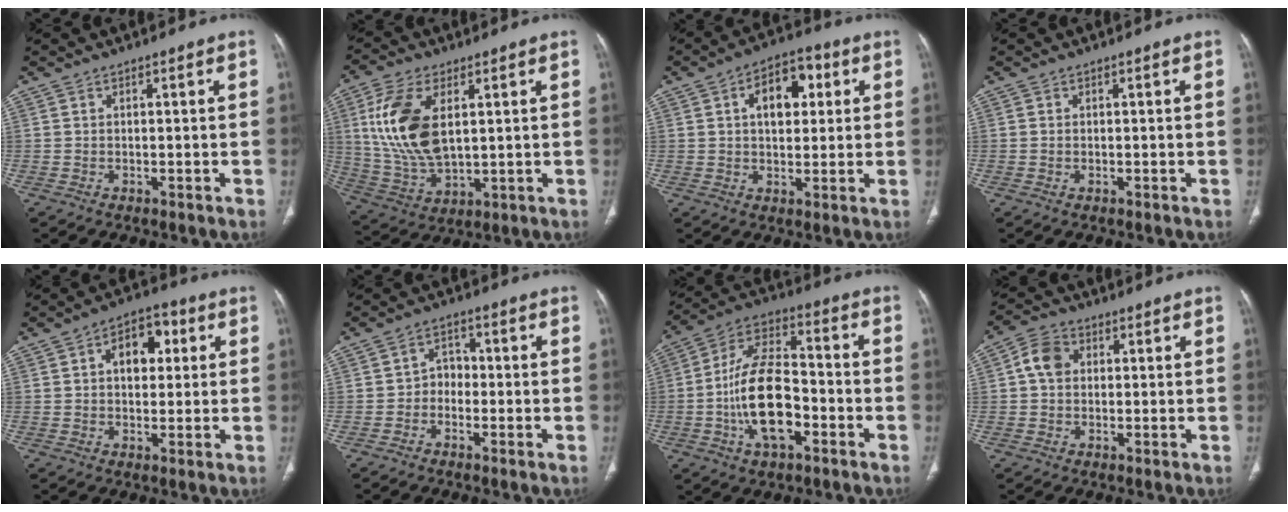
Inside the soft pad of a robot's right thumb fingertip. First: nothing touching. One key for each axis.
{"total": 15.7, "fx": 3.8, "fy": 8.4, "fz": 12.7, "tx": -0.262, "ty": -0.013, "tz": 0.082}
{"total": 10.2, "fx": 2.9, "fy": 6.2, "fz": 7.6, "tx": -0.084, "ty": 0.012, "tz": 0.039}
{"total": 0.0}
{"total": 8.6, "fx": 2.1, "fy": 5.6, "fz": 6.2, "tx": -0.062, "ty": 0.013, "tz": 0.026}
{"total": 3.4, "fx": -1.2, "fy": 2.8, "fz": 1.6, "tx": -0.003, "ty": 0.020, "tz": -0.031}
{"total": 16.3, "fx": -4.6, "fy": 8.3, "fz": 13.3, "tx": -0.238, "ty": 0.036, "tz": -0.082}
{"total": 5.5, "fx": 0.8, "fy": 4.4, "fz": 3.3, "tx": -0.053, "ty": 0.011, "tz": 0.008}